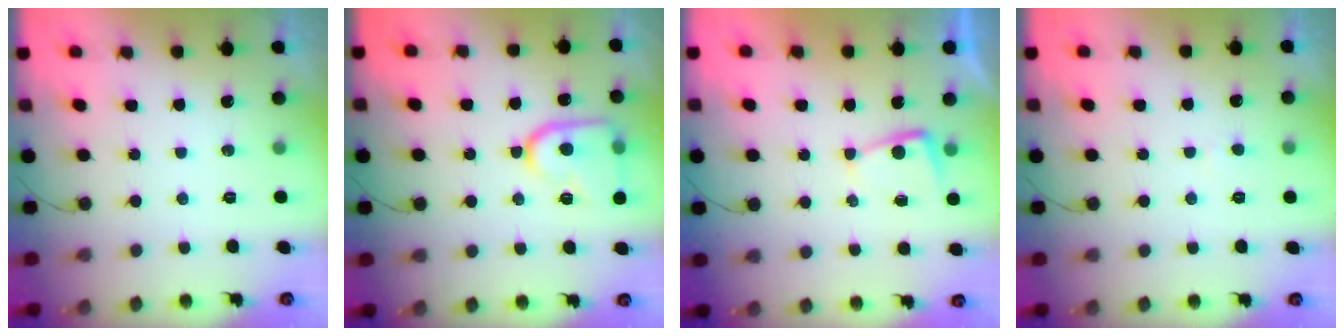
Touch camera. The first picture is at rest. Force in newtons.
{"total": 14.6, "press": 14.5, "slide": 1.3}
{"total": 2.4, "press": 2.3, "slide": 0.4}
{"total": 1.8, "press": 1.7, "slide": 0.1}